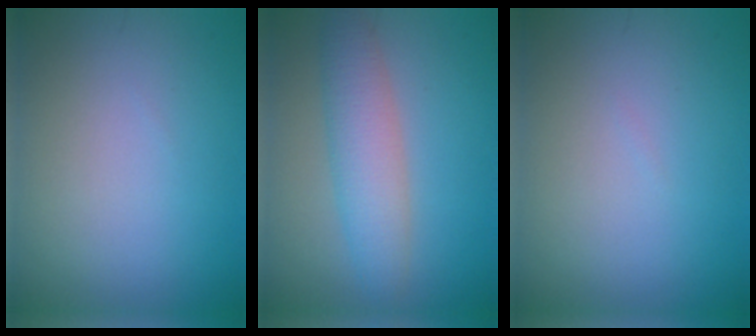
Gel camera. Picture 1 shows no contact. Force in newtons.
{"total": 4.3, "press": 4.3, "slide": 0.1}
{"total": 0.0}